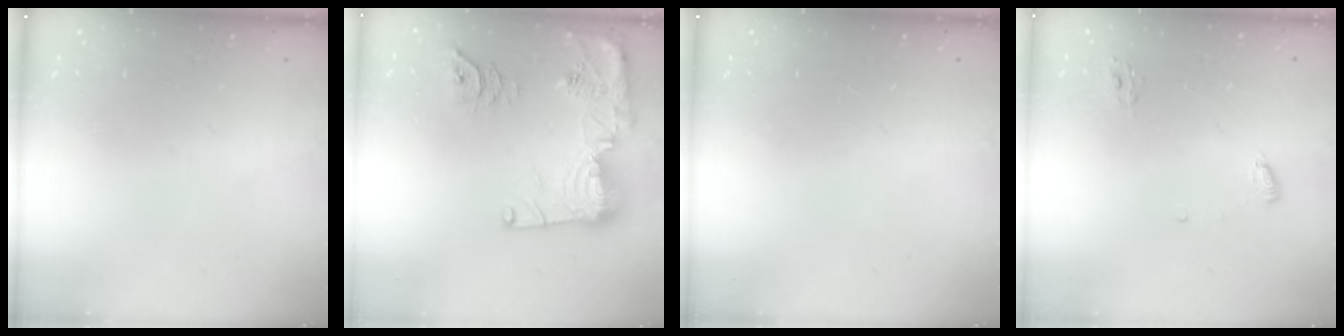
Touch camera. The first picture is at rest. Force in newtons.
{"total": 21.3, "press": 21.2, "slide": 1.9}
{"total": 0.0}
{"total": 4.7, "press": 4.7, "slide": 0.4}